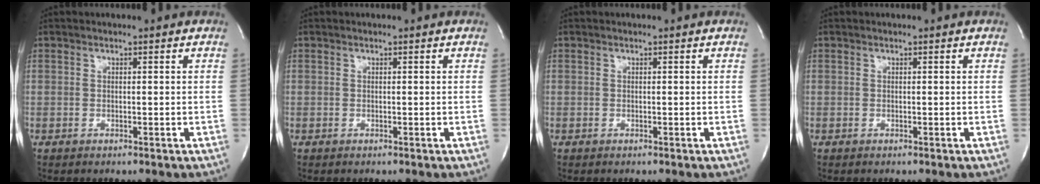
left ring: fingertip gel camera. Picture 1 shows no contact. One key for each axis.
{"total": 0.0}
{"total": 0.0}
{"total": 0.0}